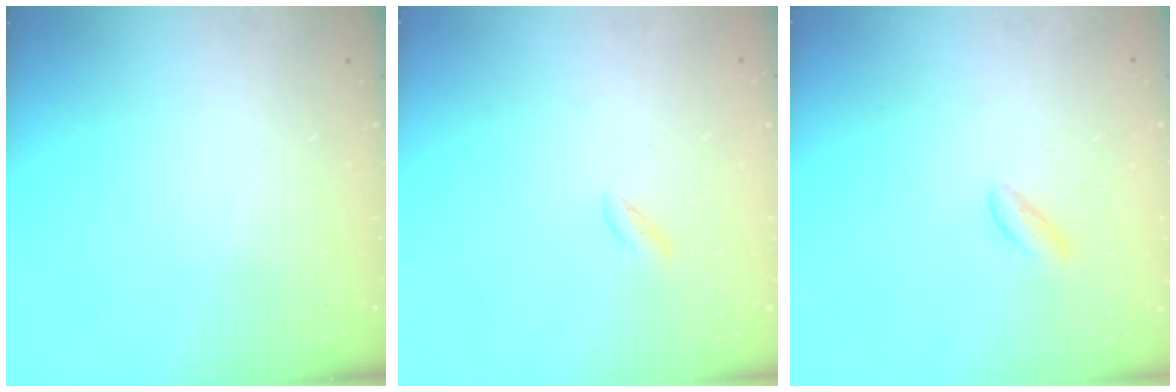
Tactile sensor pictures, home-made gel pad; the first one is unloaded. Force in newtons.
{"total": 2.1, "press": 2.0, "slide": 0.8}
{"total": 2.2, "press": 2.0, "slide": 0.8}